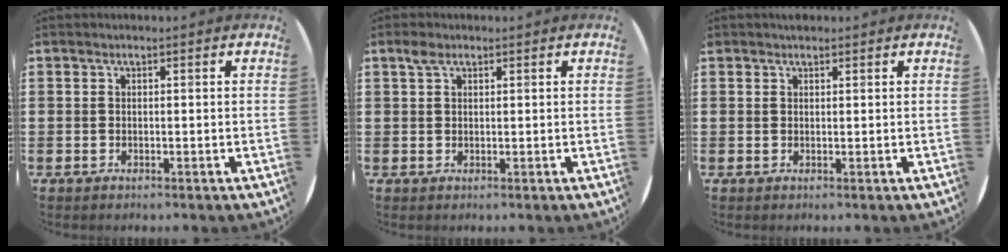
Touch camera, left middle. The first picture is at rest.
{"total": 1.6, "force": [1.1, 0.9, 0.7], "torque": [-0.009, 0.001, 0.018]}
{"total": 0.7, "force": [0.7, 0.3, 0.0], "torque": [0.000, 0.003, 0.013]}